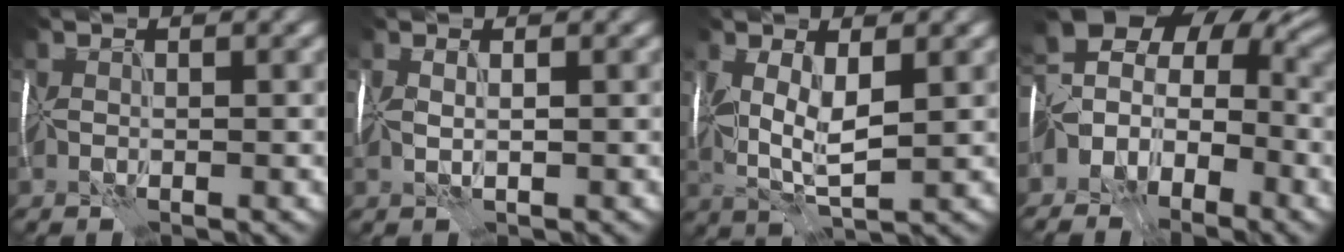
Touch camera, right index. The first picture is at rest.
{"total": 0.6, "force": [0.5, -0.3, -0.1], "torque": [-0.011, 0.005, 0.010]}
{"total": 3.7, "force": [1.1, 1.6, 3.2], "torque": [-0.094, 0.002, 0.025]}
{"total": 6.1, "force": [-2.3, 4.9, 2.7], "torque": [-0.044, 0.010, -0.041]}